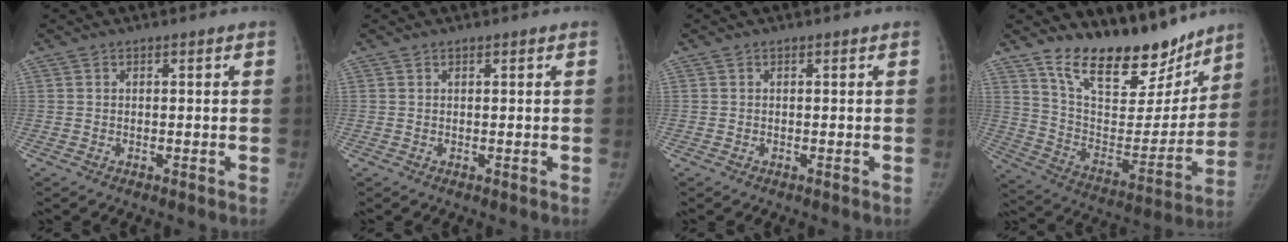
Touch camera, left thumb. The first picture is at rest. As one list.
[{"total": 0.0}, {"total": 0.0}, {"total": 22.3, "force": [17.3, 9.2, 10.5], "torque": [-0.108, -0.105, 0.286]}]